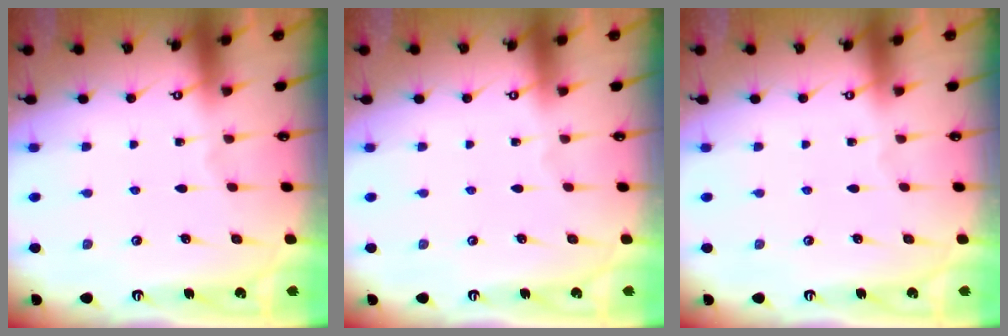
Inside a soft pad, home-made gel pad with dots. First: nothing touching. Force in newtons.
{"total": 0.0}
{"total": 0.0}